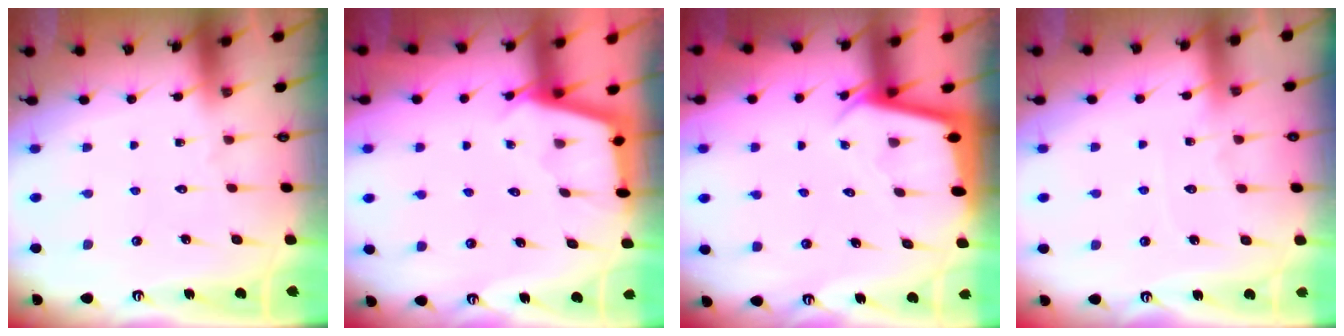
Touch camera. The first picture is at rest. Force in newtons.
{"total": 2.5, "press": 2.5, "slide": 0.1}
{"total": 2.3, "press": 2.3, "slide": 0.1}
{"total": 5.0, "press": 5.0, "slide": 0.4}